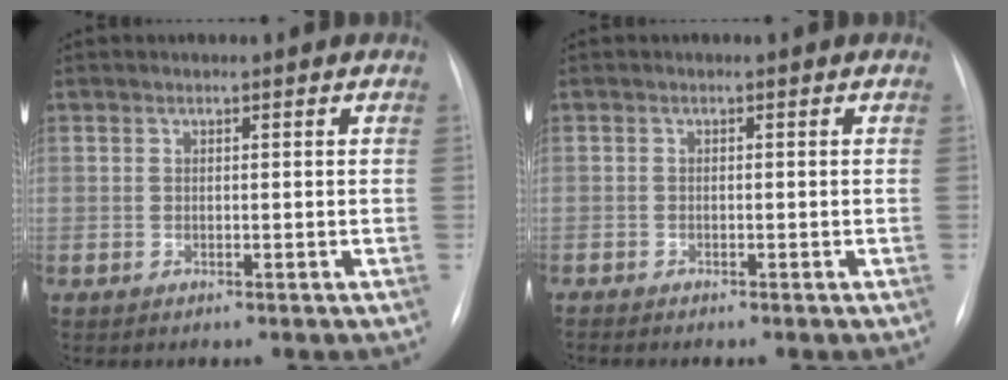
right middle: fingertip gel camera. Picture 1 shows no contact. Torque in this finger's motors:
{"motor_torque": [0.58, -1.56, 0.57, 0.10]}